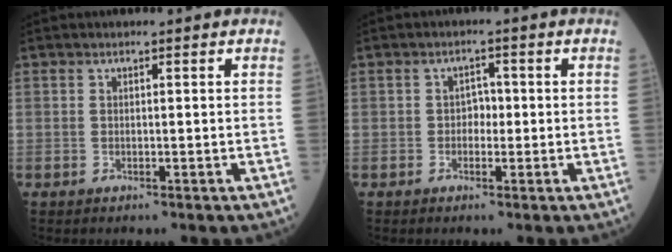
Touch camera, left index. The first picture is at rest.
{"total": 2.0, "force": [-0.5, 1.4, 1.4], "torque": [-0.013, 0.003, -0.012]}